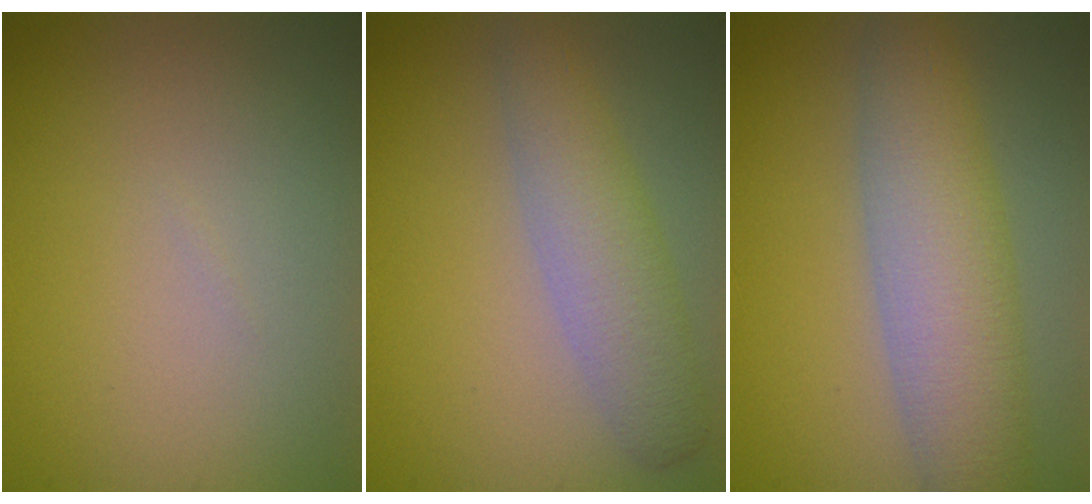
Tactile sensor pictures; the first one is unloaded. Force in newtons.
{"total": 4.1, "press": 4.1, "slide": 0.1}
{"total": 6.7, "press": 6.7, "slide": 0.2}